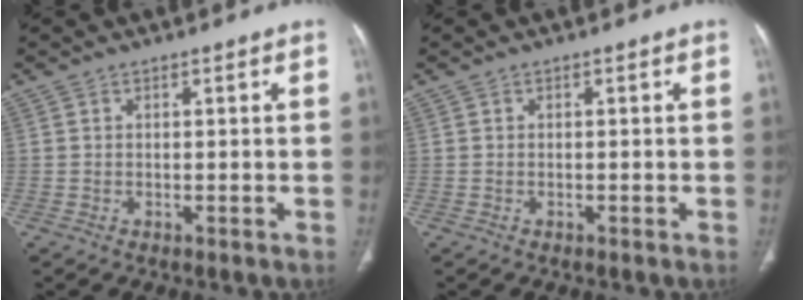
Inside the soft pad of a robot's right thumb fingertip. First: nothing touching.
{"total": 0.0}